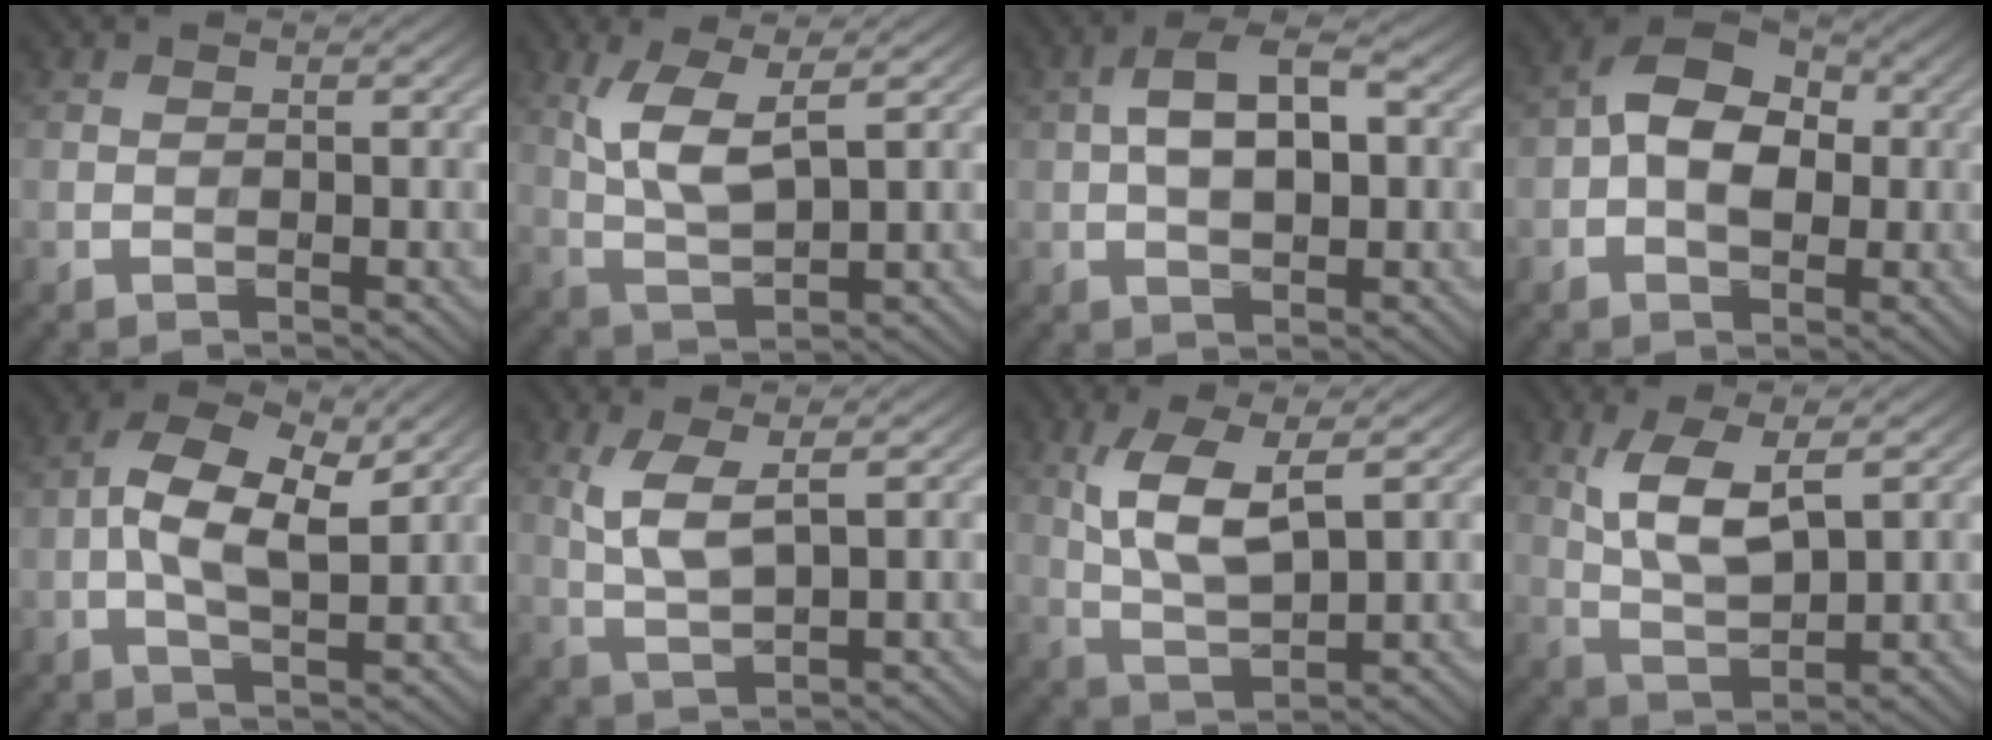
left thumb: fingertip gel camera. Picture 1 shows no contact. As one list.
[{"total": 6.7, "force": [2.4, 2.2, 5.9], "torque": [-0.133, 0.000, 0.053]}, {"total": 8.4, "force": [0.9, 4.3, 7.1], "torque": [-0.131, 0.014, 0.009]}, {"total": 9.2, "force": [0.4, 5.8, 7.0], "torque": [-0.120, 0.015, -0.007]}, {"total": 8.4, "force": [1.0, 4.0, 7.3], "torque": [-0.147, 0.009, 0.011]}, {"total": 4.9, "force": [1.7, 1.3, 4.4], "torque": [-0.106, -0.001, 0.040]}, {"total": 8.0, "force": [2.5, 3.0, 6.9], "torque": [-0.149, 0.002, 0.050]}, {"total": 7.5, "force": [2.7, 2.9, 6.3], "torque": [-0.138, -0.001, 0.054]}]